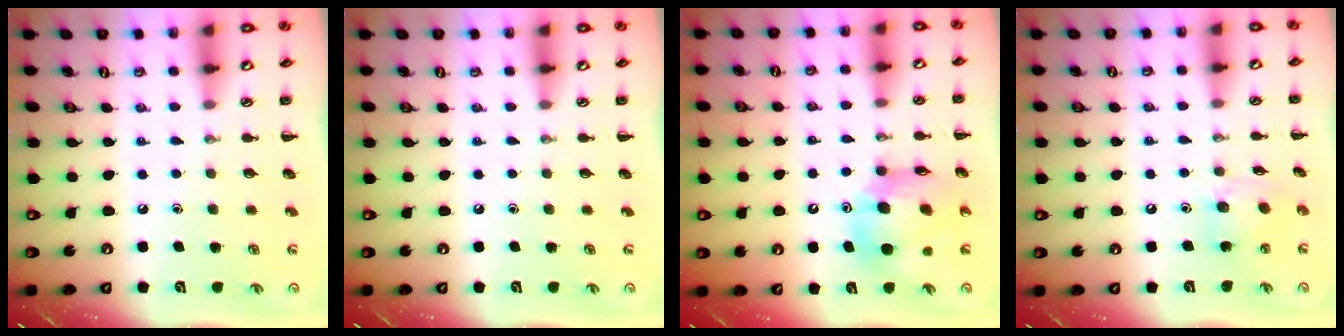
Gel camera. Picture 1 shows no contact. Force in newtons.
{"total": 0.0}
{"total": 11.9, "press": 11.5, "slide": 3.3}
{"total": 9.4, "press": 9.4, "slide": 0.9}